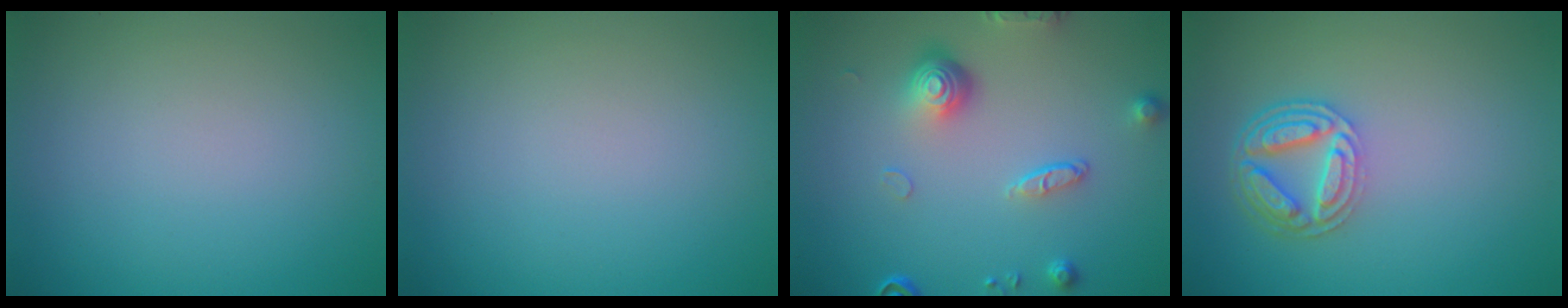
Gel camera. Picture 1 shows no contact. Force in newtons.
{"total": 0.0}
{"total": 4.6, "press": 3.2, "slide": 3.3}
{"total": 4.5, "press": 3.4, "slide": 2.9}